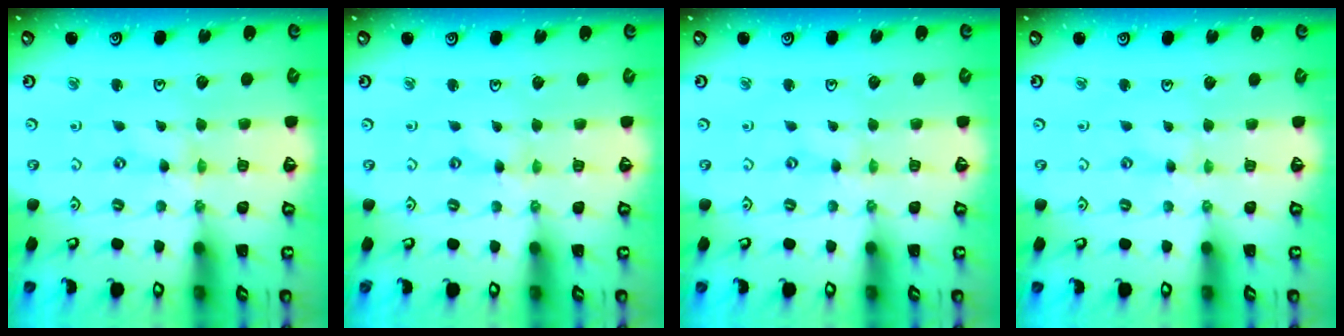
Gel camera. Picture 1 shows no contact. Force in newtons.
{"total": 0.9, "press": 0.9, "slide": 0.2}
{"total": 0.0}
{"total": 1.3, "press": 1.2, "slide": 0.3}